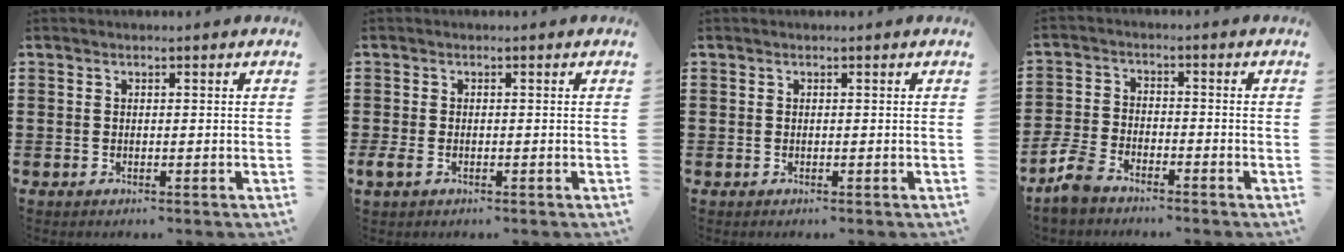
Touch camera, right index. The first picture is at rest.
{"total": 1.0, "force": [-0.5, 0.6, 0.6], "torque": [-0.022, -0.004, -0.012]}
{"total": 0.0}
{"total": 4.6, "force": [-4.0, 1.5, 1.9], "torque": [-0.063, -0.001, -0.084]}